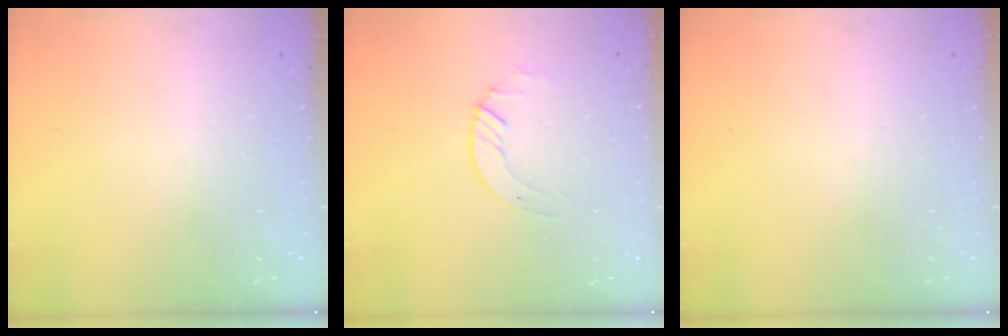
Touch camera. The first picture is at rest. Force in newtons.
{"total": 2.0, "press": 2.0, "slide": 0.2}
{"total": 0.0}